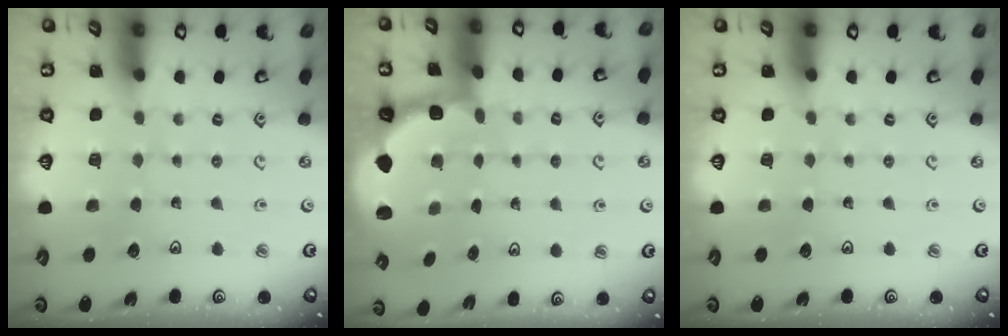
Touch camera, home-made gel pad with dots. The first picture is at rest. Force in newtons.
{"total": 2.2, "press": 2.0, "slide": 1.0}
{"total": 0.0}